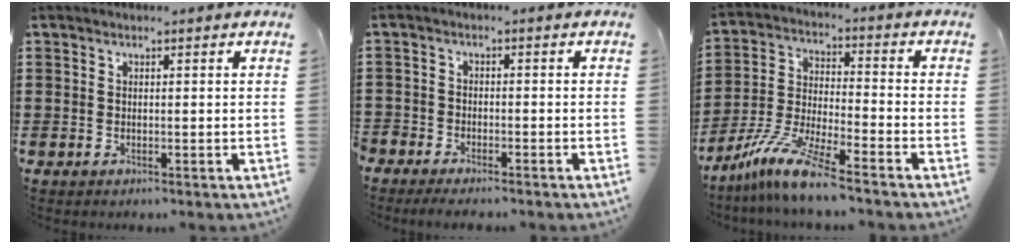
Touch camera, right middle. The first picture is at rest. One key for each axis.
{"total": 2.4, "fx": -2.4, "fy": 0.5, "fz": 0.2, "tx": -0.015, "ty": 0.000, "tz": -0.053}
{"total": 10.0, "fx": -8.4, "fy": 0.1, "fz": 5.4, "tx": -0.125, "ty": -0.006, "tz": -0.171}